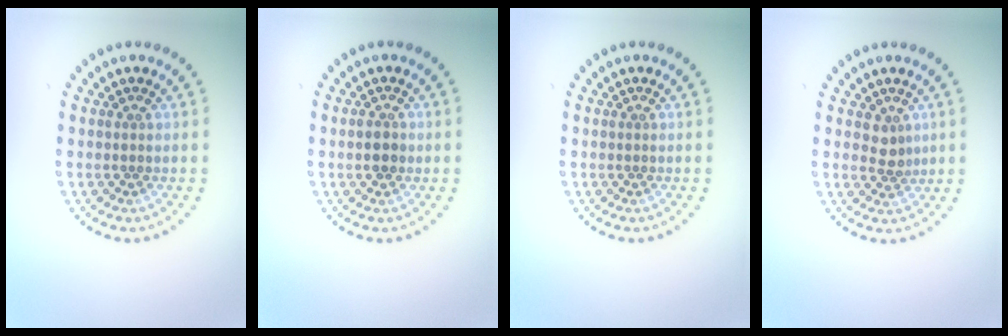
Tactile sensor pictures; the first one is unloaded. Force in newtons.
{"total": 1.2, "press": 1.2, "slide": 0.1}
{"total": 0.0}
{"total": 1.7, "press": 1.4, "slide": 1.0}